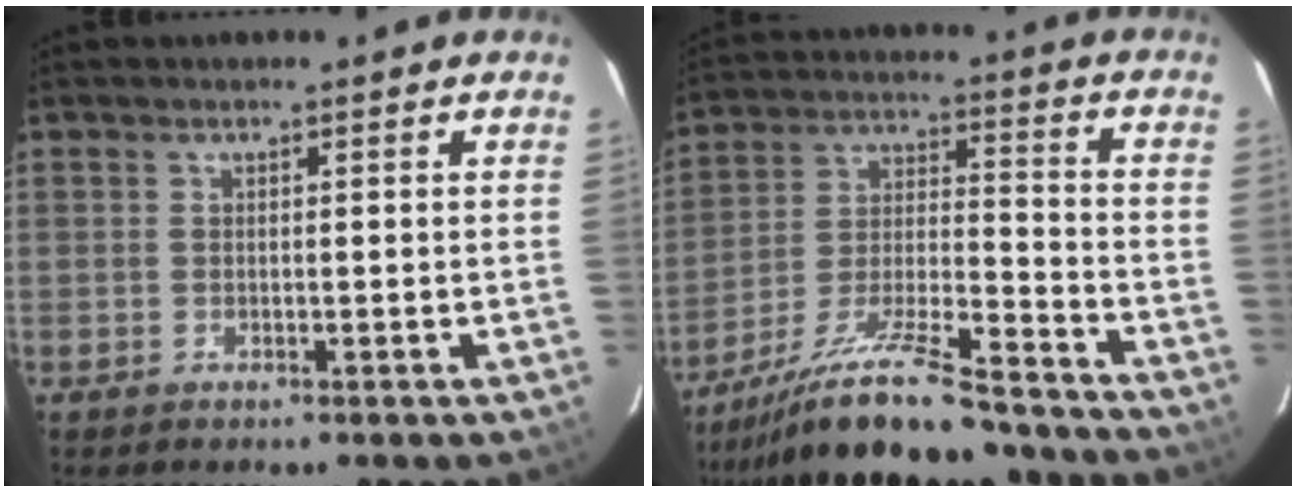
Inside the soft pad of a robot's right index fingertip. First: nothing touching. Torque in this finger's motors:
{"motor_torque": [1.37, -0.77, 0.65, 0.14]}